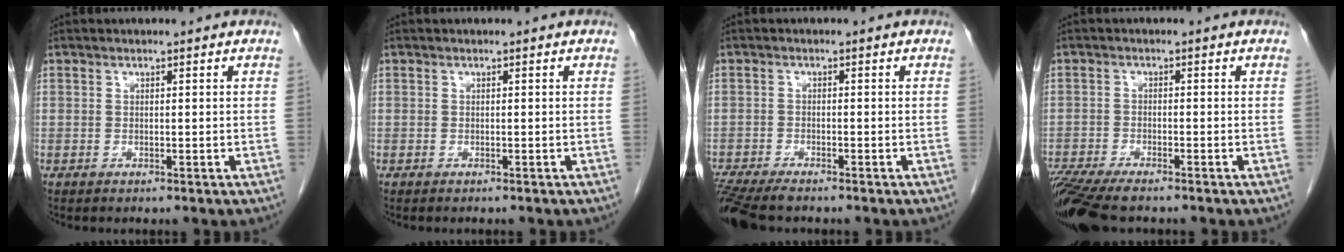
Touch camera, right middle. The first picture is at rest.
{"total": 0.6, "force": [-0.5, 0.1, 0.2], "torque": [-0.004, -0.001, -0.007]}
{"total": 7.9, "force": [-6.8, 1.3, 3.9], "torque": [-0.071, -0.018, -0.119]}
{"total": 10.5, "force": [-8.6, 1.9, 5.7], "torque": [-0.105, -0.020, -0.147]}